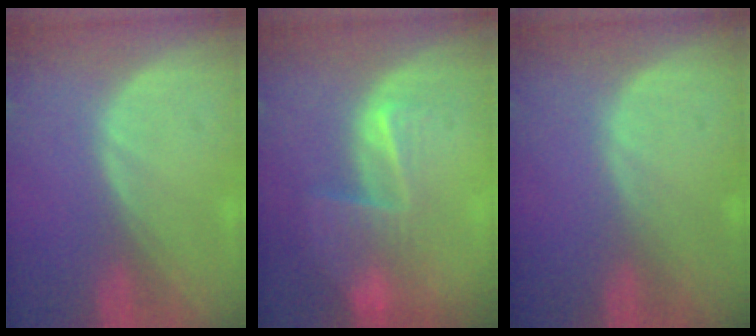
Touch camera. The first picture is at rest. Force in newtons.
{"total": 6.5, "press": 5.5, "slide": 3.5}
{"total": 0.0}